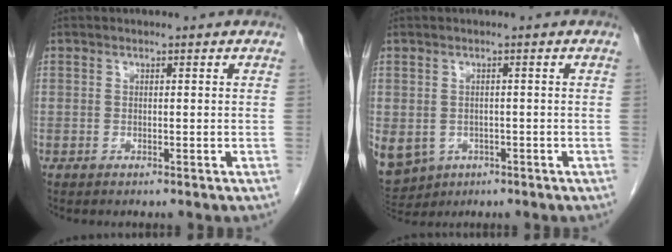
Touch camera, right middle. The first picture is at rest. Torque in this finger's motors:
{"motor_torque": [0.71, 0.00, 0.67, 0.08]}